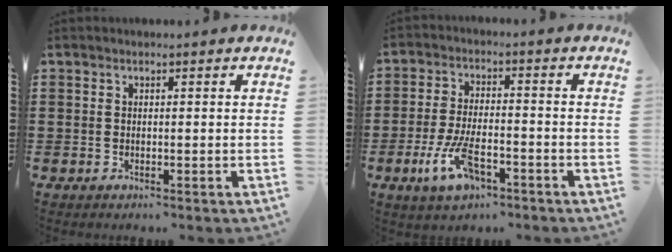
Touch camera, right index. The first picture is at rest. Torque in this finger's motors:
{"motor_torque": [2.14, 0.00, 0.27, 0.15]}